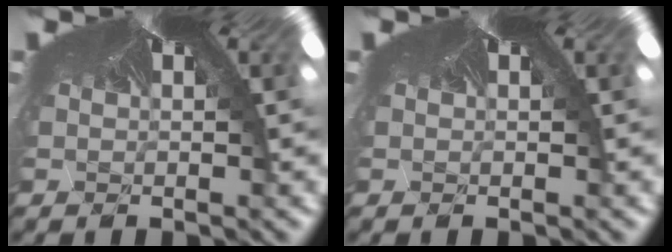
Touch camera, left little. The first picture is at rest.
{"total": 0.0}